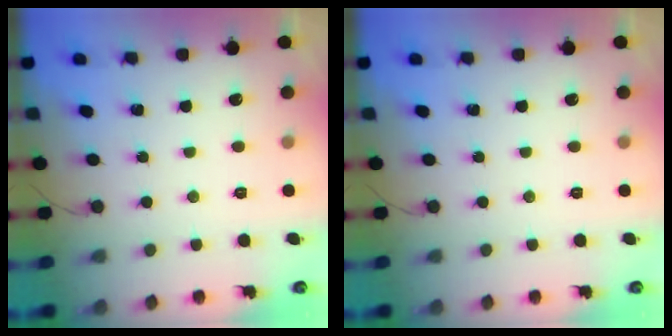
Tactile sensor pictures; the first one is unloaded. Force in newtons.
{"total": 0.0}